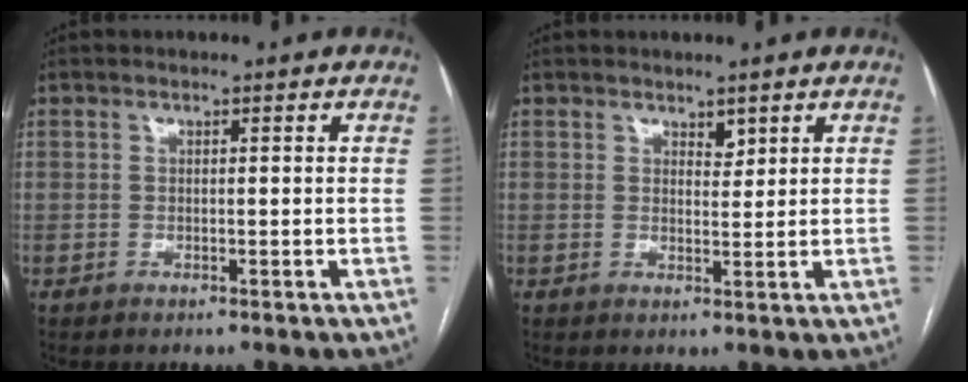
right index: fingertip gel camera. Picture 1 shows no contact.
{"total": 1.8, "force": [1.3, 0.9, 0.9], "torque": [-0.012, -0.002, 0.022]}